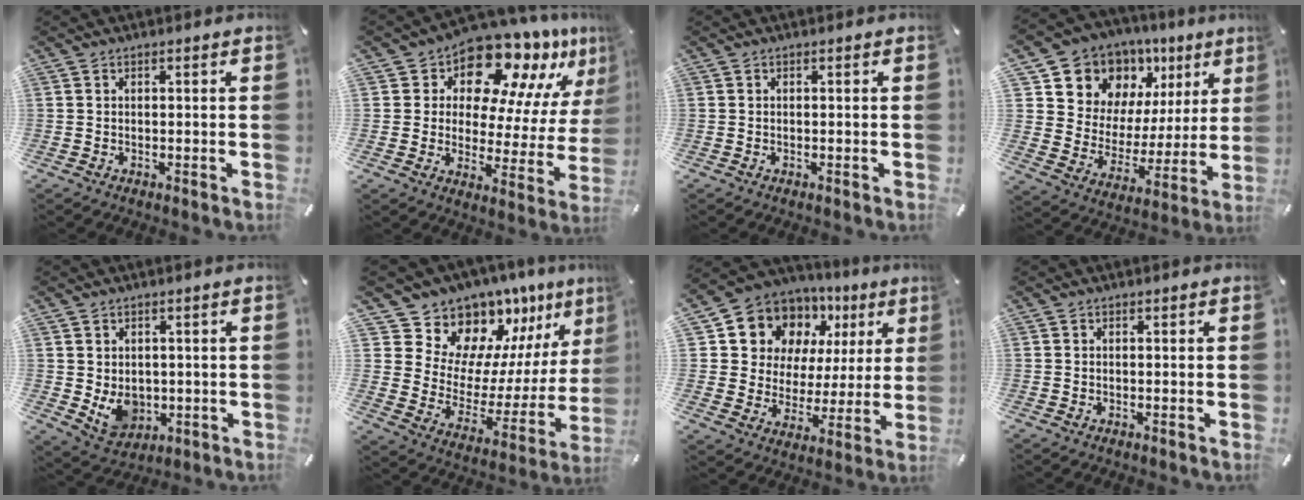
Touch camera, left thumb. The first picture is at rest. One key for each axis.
{"total": 14.5, "fx": 12.3, "fy": 5.8, "fz": 4.9, "tx": -0.083, "ty": -0.119, "tz": 0.206}
{"total": 0.0}
{"total": 12.3, "fx": 8.7, "fy": 8.6, "fz": 1.8, "tx": -0.035, "ty": -0.090, "tz": 0.154}
{"total": 6.9, "fx": 0.5, "fy": 6.1, "fz": 3.1, "tx": -0.049, "ty": -0.010, "tz": 0.012}
{"total": 14.4, "fx": 13.0, "fy": 6.2, "fz": 0.3, "tx": -0.014, "ty": -0.150, "tz": 0.235}
{"total": 12.2, "fx": 6.6, "fy": 9.8, "fz": 3.0, "tx": -0.062, "ty": -0.052, "tz": 0.128}
{"total": 0.0}